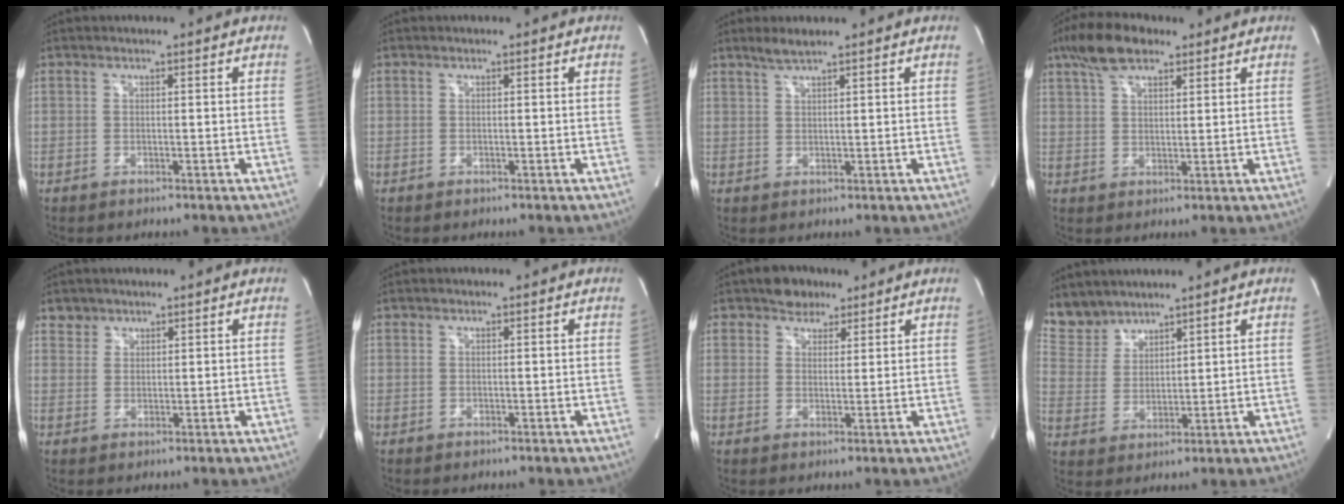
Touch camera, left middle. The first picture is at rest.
{"total": 0.0}
{"total": 2.4, "force": [2.1, -0.1, 1.3], "torque": [-0.033, 0.003, 0.043]}
{"total": 7.9, "force": [5.4, 3.2, 4.8], "torque": [-0.099, 0.020, 0.100]}
{"total": 2.2, "force": [1.6, 1.4, -0.3], "torque": [0.012, 0.008, 0.025]}
{"total": 0.0}
{"total": 4.3, "force": [3.1, 2.7, 1.1], "torque": [-0.017, 0.006, 0.050]}
{"total": 6.2, "force": [5.8, 2.3, 0.1], "torque": [-0.010, 0.010, 0.132]}